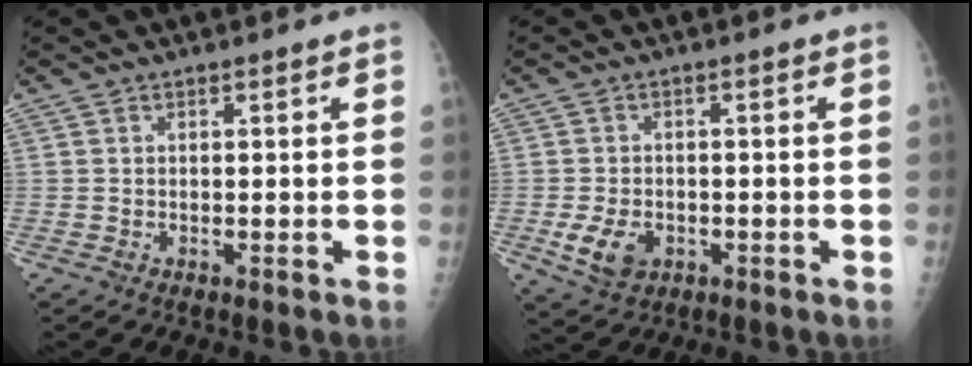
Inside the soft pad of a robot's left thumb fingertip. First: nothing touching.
{"total": 5.9, "force": [-2.0, 4.3, 3.6], "torque": [-0.062, -0.002, -0.029]}